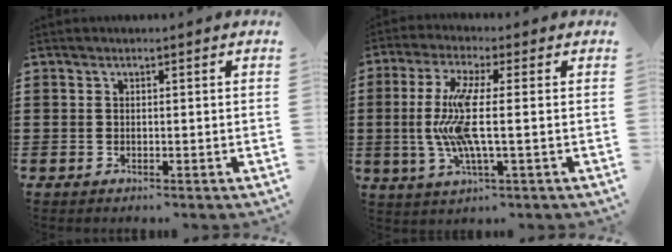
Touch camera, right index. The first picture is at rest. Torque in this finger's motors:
{"motor_torque": [2.14, 0.00, 0.49, 0.21]}